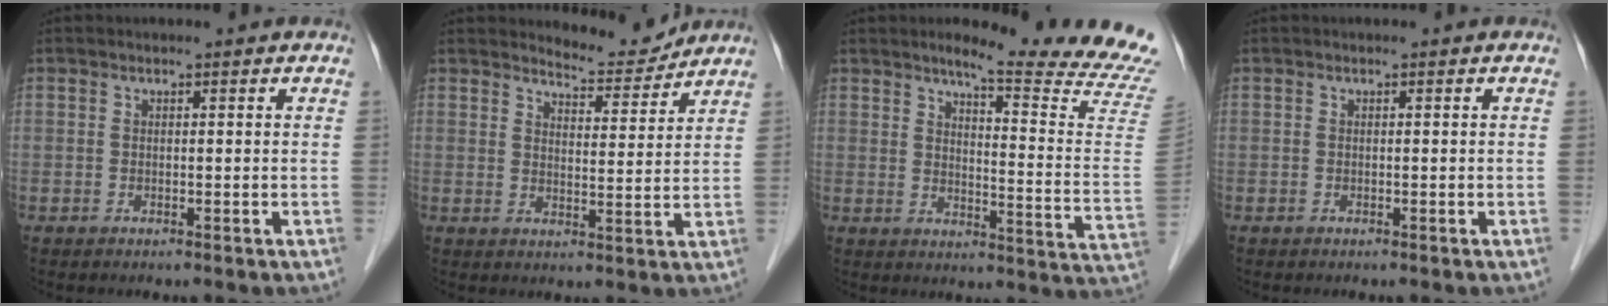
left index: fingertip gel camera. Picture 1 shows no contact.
{"total": 5.2, "force": [5.2, 0.4, -0.2], "torque": [-0.006, -0.017, 0.073]}
{"total": 17.2, "force": [15.7, -2.0, 6.8], "torque": [-0.101, -0.119, 0.179]}
{"total": 0.0}